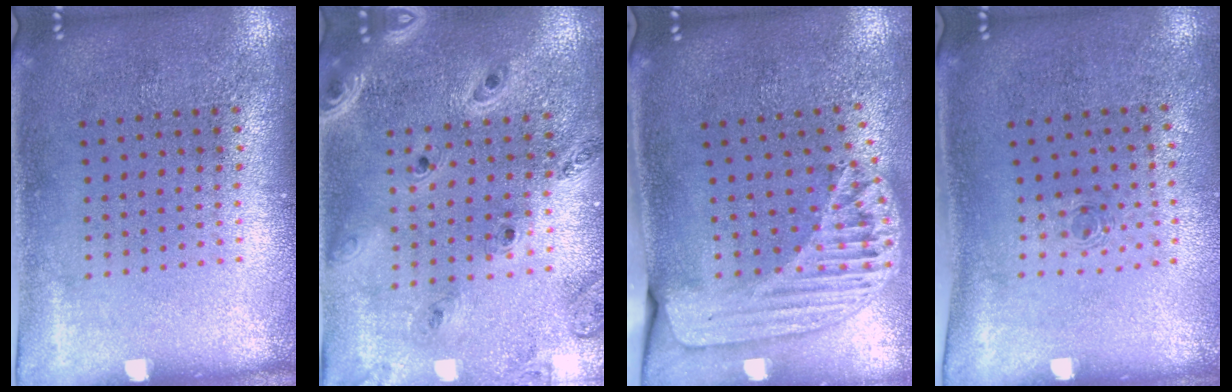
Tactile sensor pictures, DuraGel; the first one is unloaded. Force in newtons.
{"total": 1.4, "press": 1.4, "slide": 0.2}
{"total": 1.8, "press": 1.6, "slide": 0.9}
{"total": 0.6, "press": 0.2, "slide": 0.6}